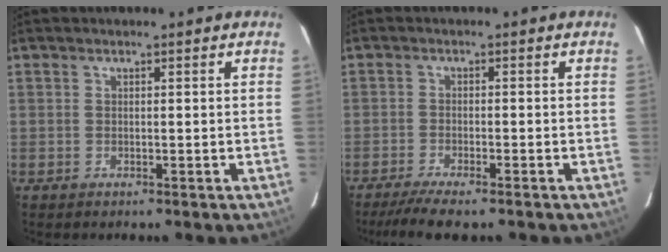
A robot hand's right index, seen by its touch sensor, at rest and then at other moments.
{"total": 6.7, "force": [-5.5, 0.7, 3.8], "torque": [-0.059, -0.013, -0.090]}